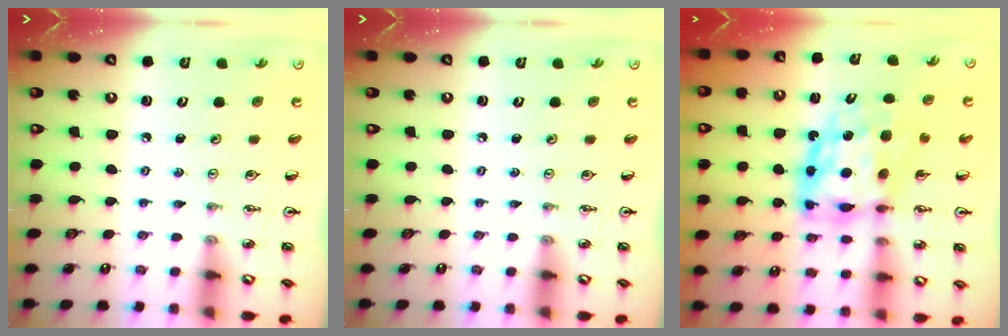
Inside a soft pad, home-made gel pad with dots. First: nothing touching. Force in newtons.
{"total": 0.0}
{"total": 12.5, "press": 12.4, "slide": 1.3}